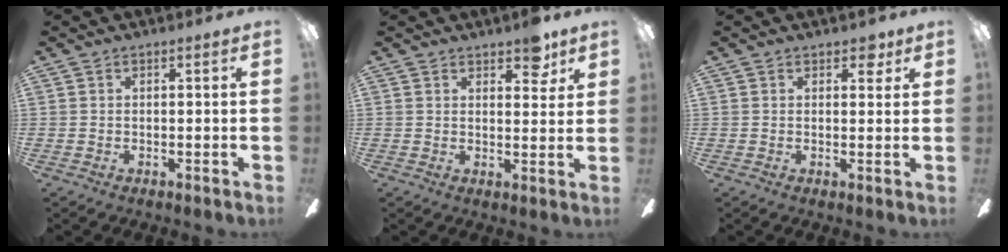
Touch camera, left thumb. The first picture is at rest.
{"total": 6.0, "force": [4.4, 2.8, 3.0], "torque": [-0.021, -0.019, 0.071]}
{"total": 3.4, "force": [2.1, 1.9, 1.8], "torque": [-0.007, -0.007, 0.032]}